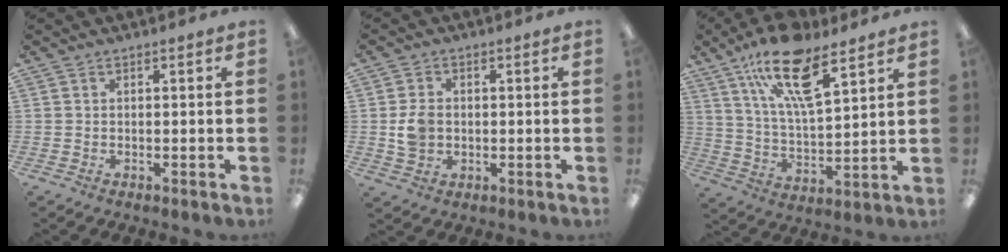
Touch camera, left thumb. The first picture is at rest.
{"total": 5.6, "force": [-0.1, 4.4, 3.4], "torque": [-0.060, 0.006, 0.000]}
{"total": 18.0, "force": [11.1, 6.4, 12.7], "torque": [-0.220, -0.046, 0.189]}